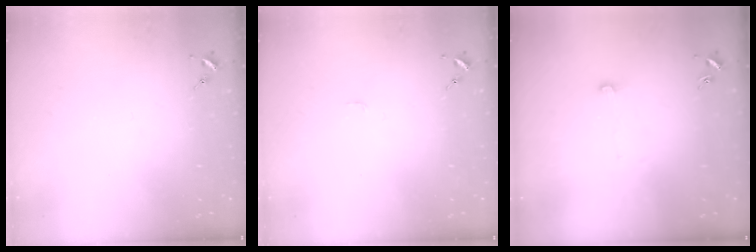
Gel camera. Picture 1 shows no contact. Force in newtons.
{"total": 2.5, "press": 2.5, "slide": 0.3}
{"total": 3.5, "press": 3.5, "slide": 0.3}